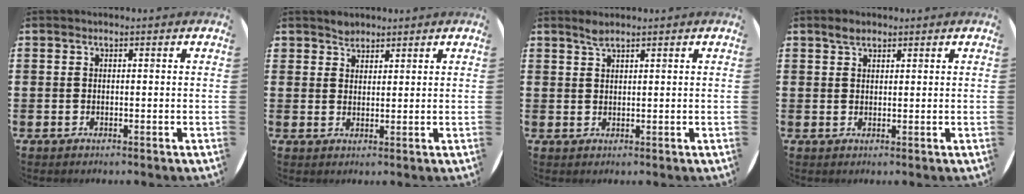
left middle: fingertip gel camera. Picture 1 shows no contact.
{"total": 2.0, "force": [1.8, 0.9, -0.1], "torque": [0.008, -0.002, 0.035]}
{"total": 1.4, "force": [1.3, 0.1, 0.6], "torque": [-0.013, 0.000, 0.025]}
{"total": 2.0, "force": [1.6, 0.9, 0.8], "torque": [-0.009, 0.002, 0.028]}